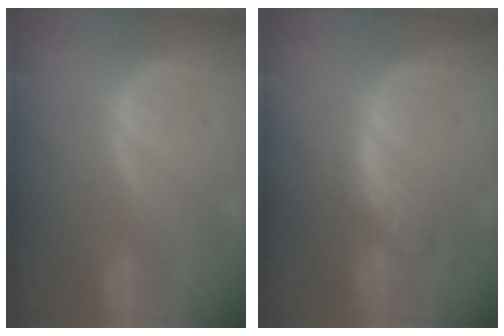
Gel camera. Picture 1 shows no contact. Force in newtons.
{"total": 5.4, "press": 5.0, "slide": 2.1}